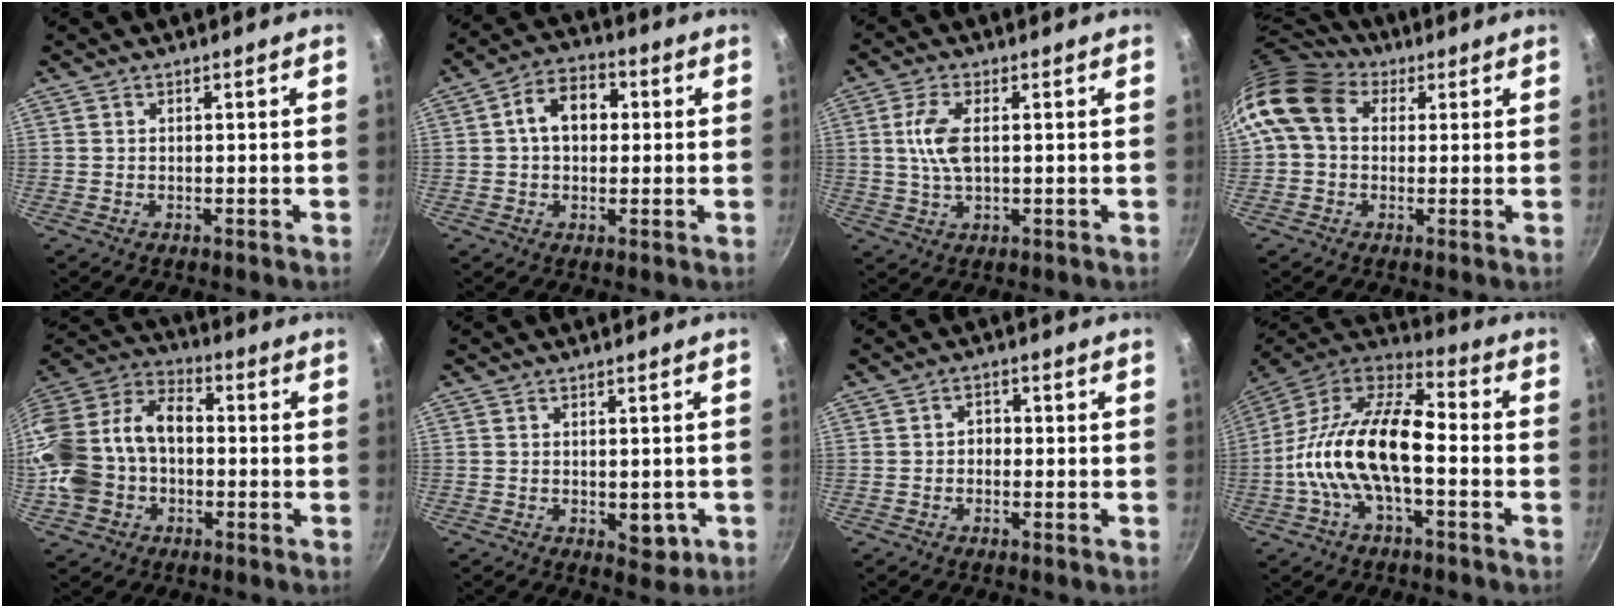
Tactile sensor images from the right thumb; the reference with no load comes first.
{"total": 8.9, "force": [1.2, 6.4, 6.1], "torque": [-0.063, 0.021, 0.007]}
{"total": 6.9, "force": [0.9, 3.3, 6.0], "torque": [-0.124, 0.004, 0.015]}
{"total": 12.5, "force": [3.1, 9.6, 7.4], "torque": [-0.132, 0.020, 0.036]}
{"total": 21.1, "force": [-2.4, 15.7, 14.0], "torque": [-0.280, 0.065, -0.052]}
{"total": 4.1, "force": [-0.9, 2.5, 3.2], "torque": [-0.024, 0.001, -0.006]}
{"total": 2.1, "force": [-0.5, 1.7, 1.1], "torque": [-0.005, 0.008, -0.010]}
{"total": 20.0, "force": [-3.1, 9.7, 17.2], "torque": [-0.307, 0.045, -0.074]}